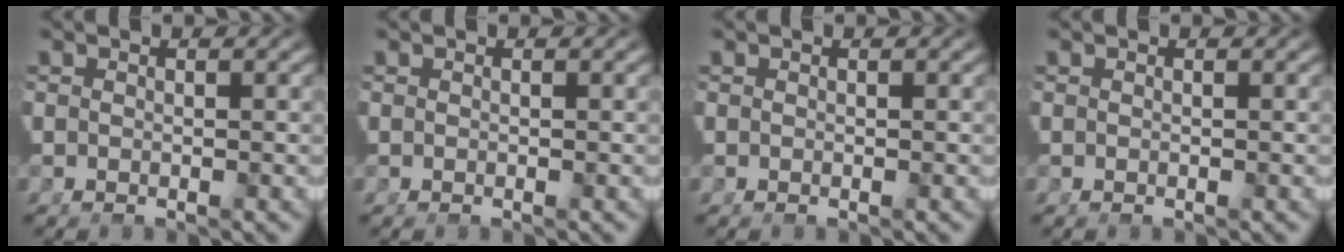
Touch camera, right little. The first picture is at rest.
{"total": 0.0}
{"total": 0.0}
{"total": 0.0}